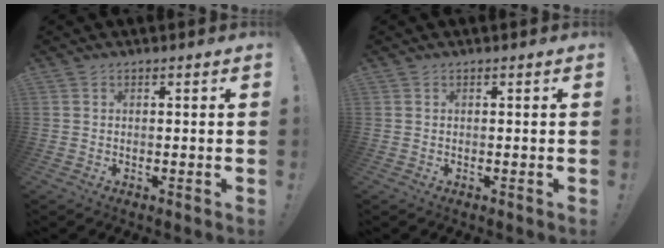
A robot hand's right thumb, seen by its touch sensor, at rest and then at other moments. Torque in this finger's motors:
{"motor_torque": [0.00, 0.00, 0.00, 0.00, 0.07]}